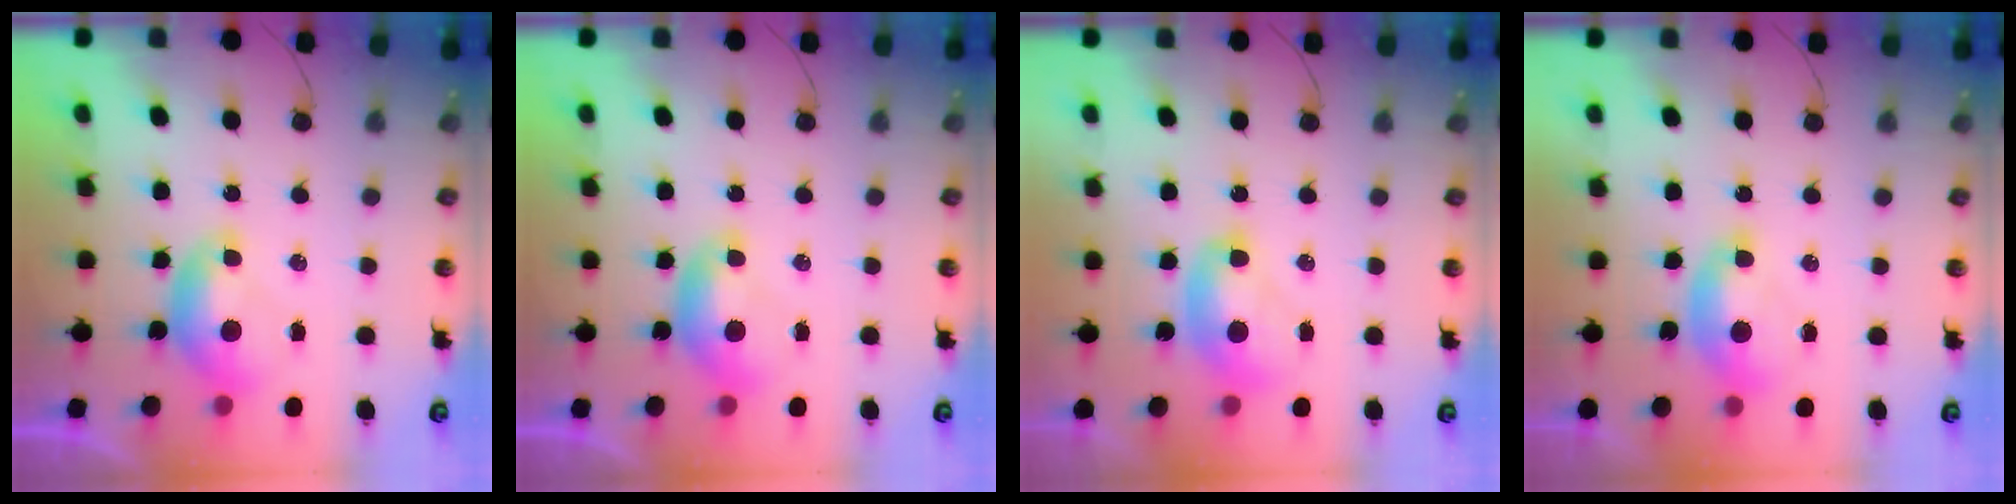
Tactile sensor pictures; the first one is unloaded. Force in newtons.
{"total": 0.0}
{"total": 2.2, "press": 2.2, "slide": 0.2}
{"total": 1.5, "press": 1.4, "slide": 0.6}